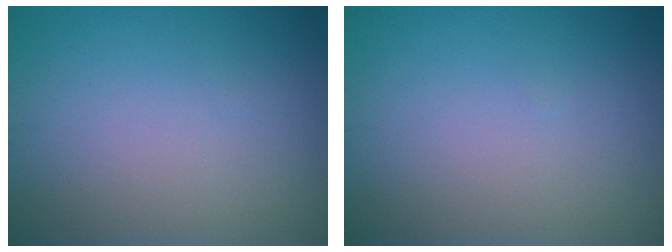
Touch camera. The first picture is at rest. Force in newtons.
{"total": 0.0}